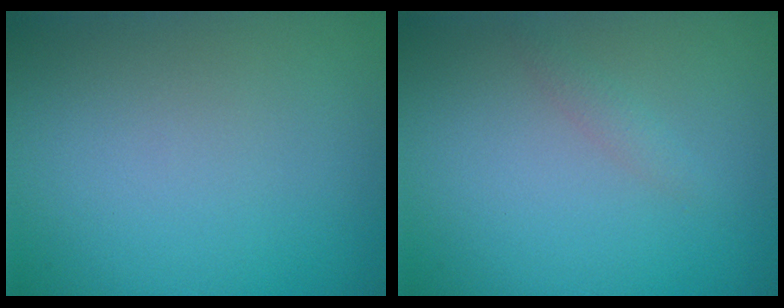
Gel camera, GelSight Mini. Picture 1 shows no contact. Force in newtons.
{"total": 0.9, "press": 0.9, "slide": 0.0}